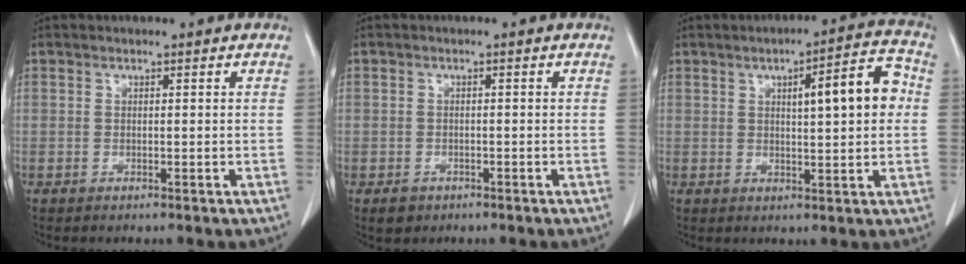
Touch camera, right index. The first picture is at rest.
{"total": 2.1, "force": [-1.1, 1.7, 0.4], "torque": [-0.007, 0.004, -0.014]}
{"total": 9.1, "force": [1.6, 1.6, 8.8], "torque": [-0.123, 0.021, 0.023]}